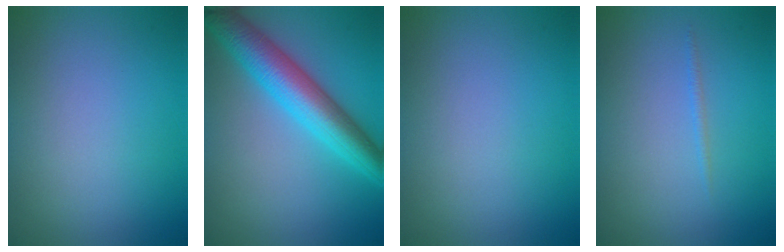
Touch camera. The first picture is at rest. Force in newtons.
{"total": 6.7, "press": 6.7, "slide": 0.0}
{"total": 0.0}
{"total": 0.5, "press": 0.5, "slide": 0.1}